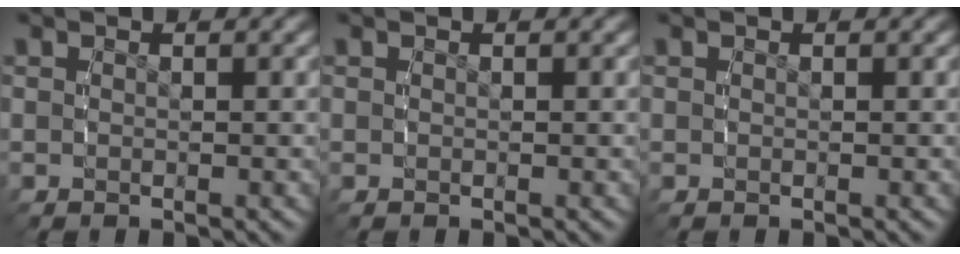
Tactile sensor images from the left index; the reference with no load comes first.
{"total": 0.0}
{"total": 0.0}